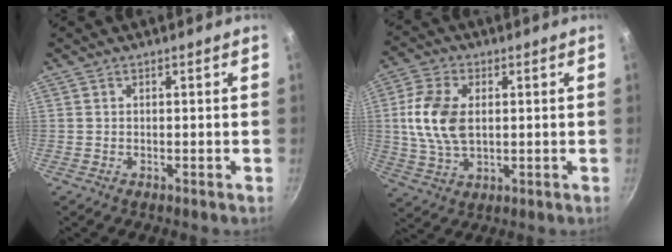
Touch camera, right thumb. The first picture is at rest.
{"total": 11.3, "force": [1.2, 7.0, 8.7], "torque": [-0.165, 0.001, 0.022]}